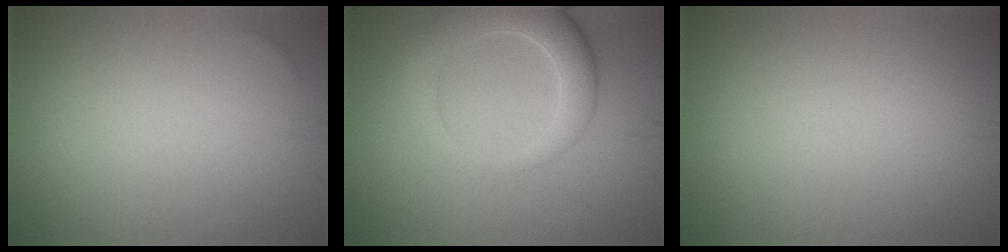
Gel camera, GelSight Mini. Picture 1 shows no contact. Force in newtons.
{"total": 4.9, "press": 4.9, "slide": 0.6}
{"total": 0.0}